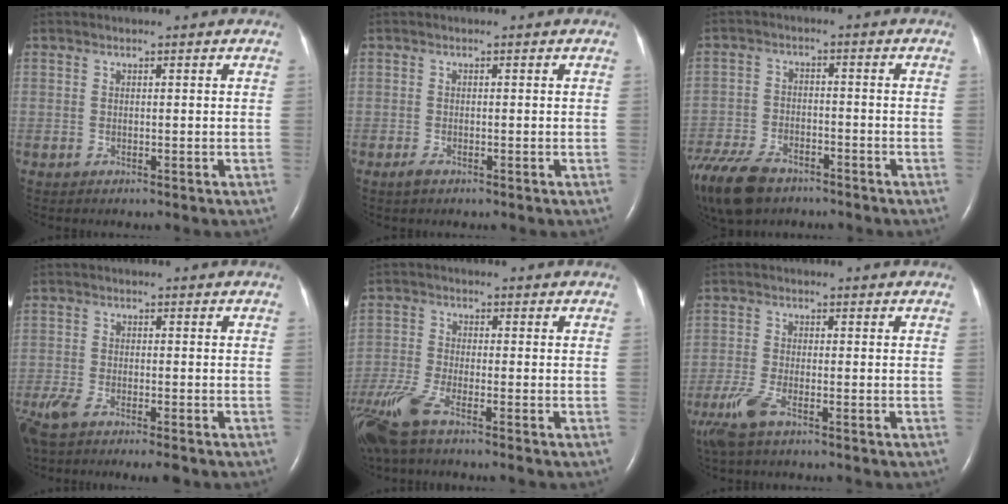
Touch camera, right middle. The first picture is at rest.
{"total": 1.1, "force": [-0.7, 0.4, 0.7], "torque": [-0.023, -0.003, -0.014]}
{"total": 15.0, "force": [-10.4, 7.7, 7.5], "torque": [-0.203, -0.025, -0.178]}
{"total": 10.1, "force": [-7.7, 2.4, 6.1], "torque": [-0.117, -0.016, -0.127]}
{"total": 8.5, "force": [-6.0, 1.2, 5.8], "torque": [-0.135, -0.020, -0.121]}
{"total": 5.4, "force": [-3.4, 1.2, 4.0], "torque": [-0.101, -0.016, -0.067]}